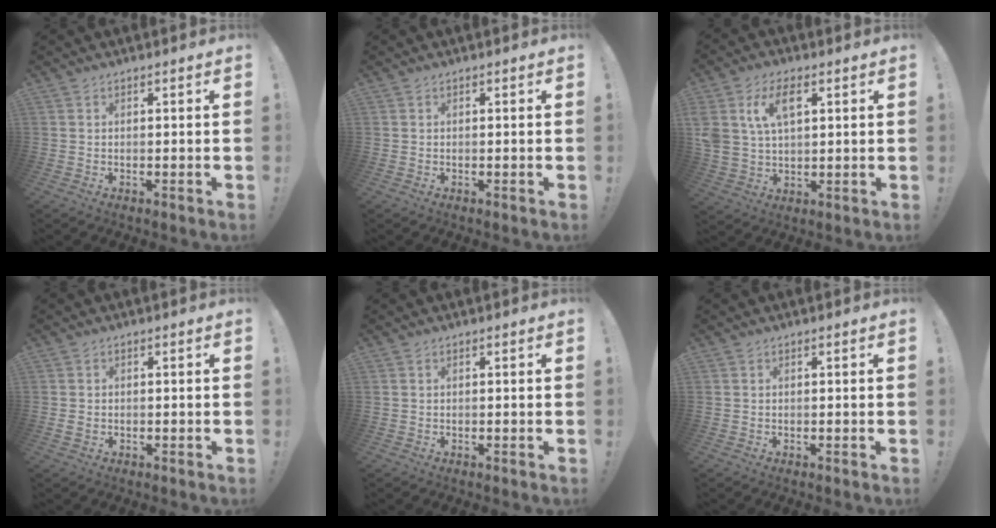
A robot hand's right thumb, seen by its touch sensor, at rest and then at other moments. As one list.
[{"total": 0.0}, {"total": 10.3, "force": [4.4, 6.0, 7.1], "torque": [-0.146, -0.001, 0.081]}, {"total": 1.4, "force": [0.0, 1.2, 0.7], "torque": [-0.013, 0.003, 0.000]}, {"total": 0.0}, {"total": 0.0}]